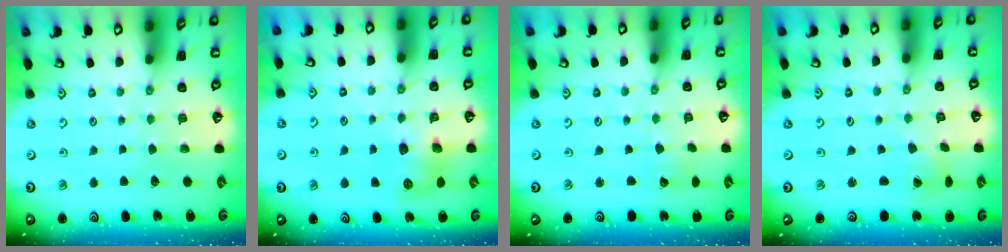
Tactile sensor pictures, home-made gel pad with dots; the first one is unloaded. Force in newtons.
{"total": 8.3, "press": 8.3, "slide": 0.5}
{"total": 2.4, "press": 2.4, "slide": 0.2}
{"total": 1.7, "press": 1.7, "slide": 0.2}